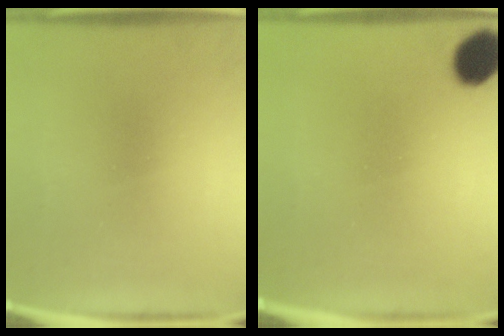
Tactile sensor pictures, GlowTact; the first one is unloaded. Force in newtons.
{"total": 8.0}